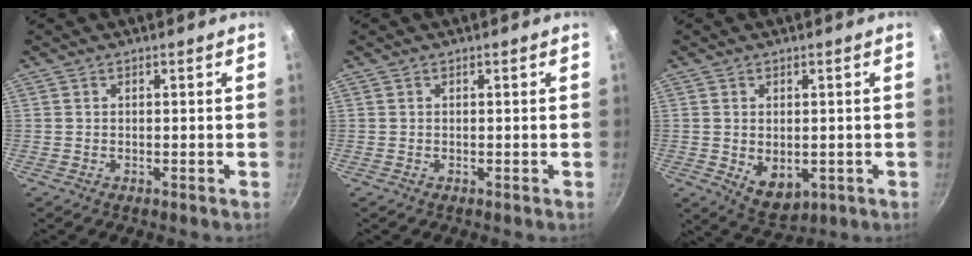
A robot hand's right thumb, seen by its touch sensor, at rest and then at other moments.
{"total": 0.0}
{"total": 6.6, "force": [-0.6, 4.5, 4.8], "torque": [-0.064, -0.014, 0.005]}